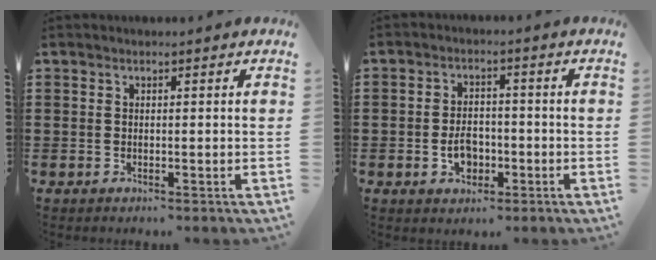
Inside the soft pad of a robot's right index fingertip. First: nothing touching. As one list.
[{"total": 4.0, "force": [-1.2, 2.8, 2.7], "torque": [-0.045, -0.002, -0.022]}]